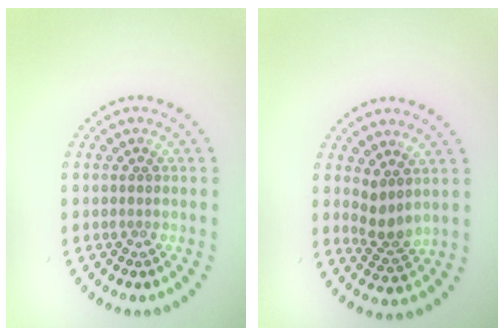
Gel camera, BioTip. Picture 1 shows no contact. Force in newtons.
{"total": 2.5, "press": 2.0, "slide": 1.5}